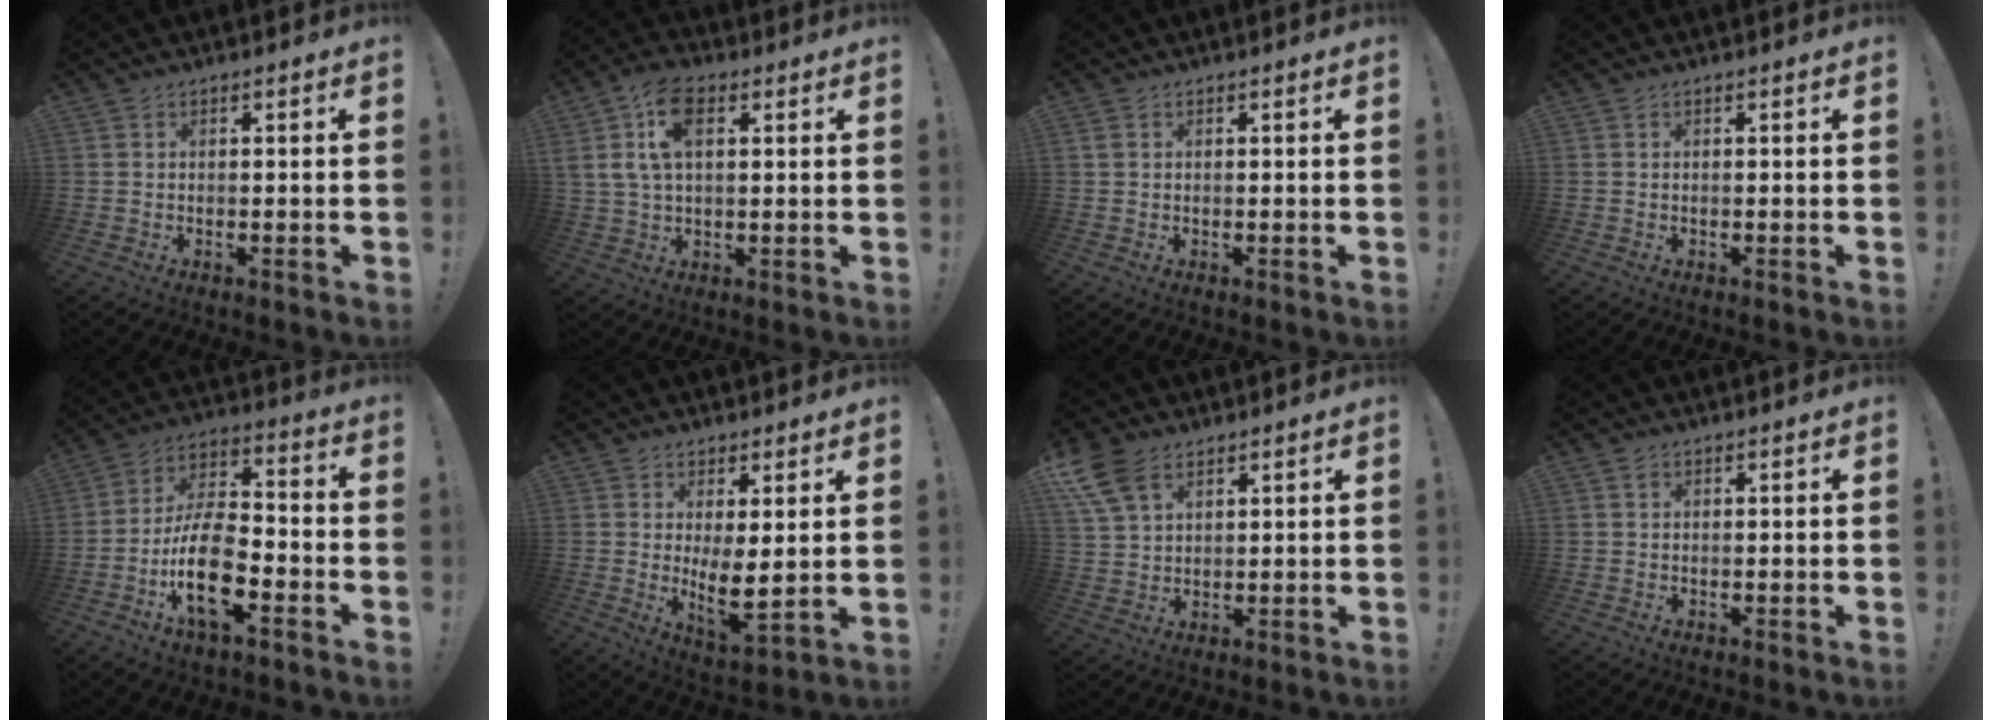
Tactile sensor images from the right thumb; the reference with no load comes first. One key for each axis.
{"total": 11.3, "fx": 4.0, "fy": 6.5, "fz": 8.4, "tx": -0.164, "ty": 0.007, "tz": 0.074}
{"total": 1.0, "fx": 0.4, "fy": 0.8, "fz": 0.5, "tx": -0.006, "ty": 0.002, "tz": 0.008}
{"total": 0.0}
{"total": 17.8, "fx": -7.5, "fy": 8.7, "fz": 13.7, "tx": -0.268, "ty": 0.042, "tz": -0.121}
{"total": 8.0, "fx": 1.7, "fy": 2.6, "fz": 7.4, "tx": -0.114, "ty": -0.033, "tz": 0.036}
{"total": 10.0, "fx": 5.7, "fy": 5.8, "fz": 5.9, "tx": -0.120, "ty": -0.021, "tz": 0.112}
{"total": 0.7, "fx": 0.5, "fy": 0.6, "fz": 0.0, "tx": 0.006, "ty": -0.003, "tz": 0.008}